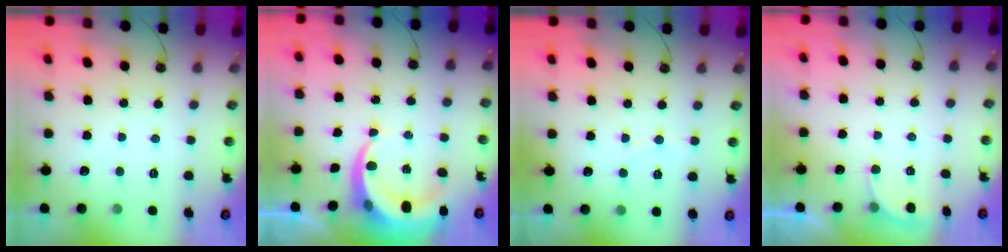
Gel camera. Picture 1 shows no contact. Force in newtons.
{"total": 7.7, "press": 7.7, "slide": 1.1}
{"total": 4.5, "press": 4.5, "slide": 0.4}
{"total": 2.1, "press": 2.0, "slide": 0.6}